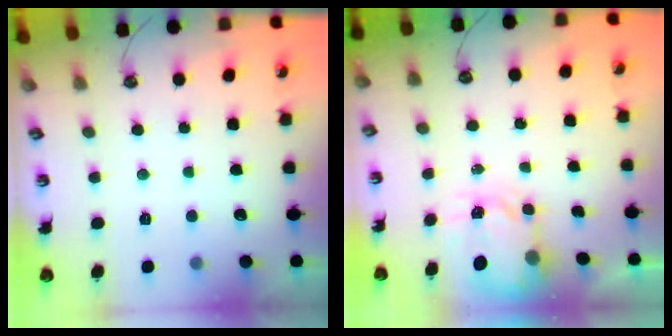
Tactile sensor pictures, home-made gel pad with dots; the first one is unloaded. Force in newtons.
{"total": 3.7, "press": 3.7, "slide": 0.4}